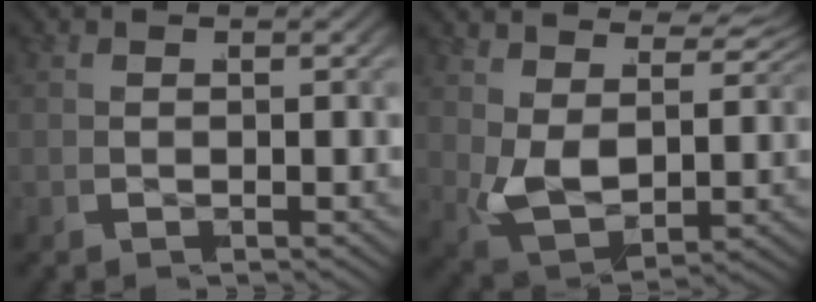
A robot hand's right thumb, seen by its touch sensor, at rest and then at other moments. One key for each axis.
{"total": 7.2, "fx": 2.8, "fy": 4.4, "fz": 4.9, "tx": -0.096, "ty": -0.011, "tz": 0.049}